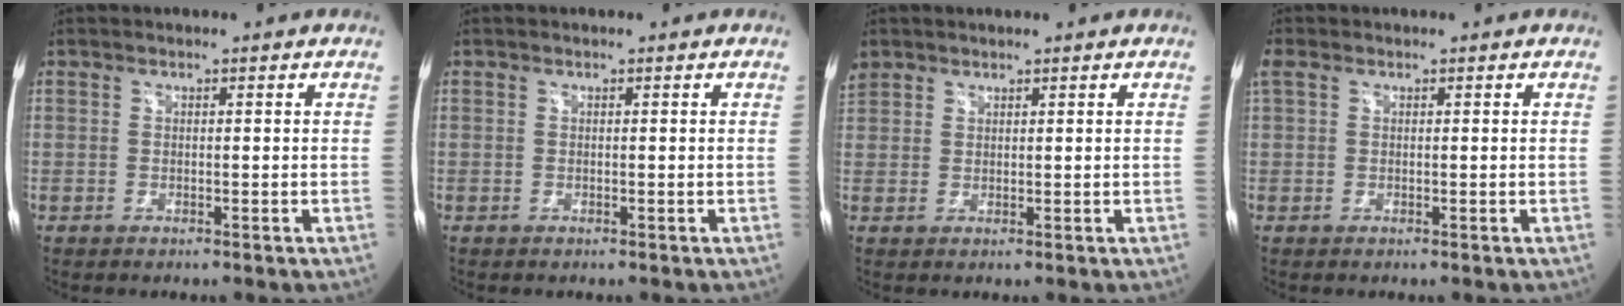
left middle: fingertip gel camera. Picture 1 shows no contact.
{"total": 0.0}
{"total": 4.1, "force": [2.8, 2.9, 0.8], "torque": [-0.032, 0.020, 0.060]}
{"total": 1.8, "force": [0.9, 1.1, 1.2], "torque": [-0.040, 0.032, 0.026]}